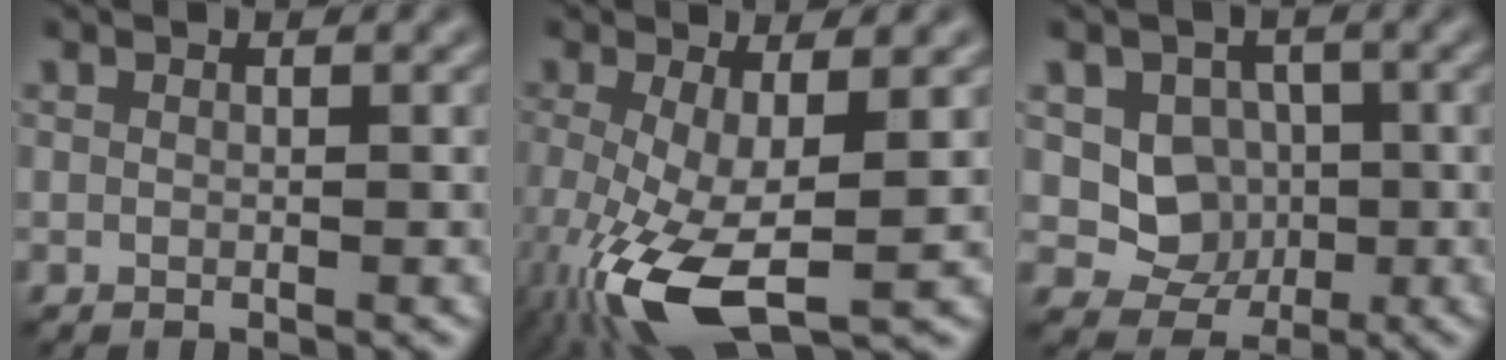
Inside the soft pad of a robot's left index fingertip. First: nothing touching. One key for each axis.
{"total": 8.8, "fx": -2.9, "fy": 2.8, "fz": 7.9, "tx": -0.173, "ty": -0.019, "tz": -0.055}
{"total": 4.2, "fx": 0.2, "fy": 3.7, "fz": 2.0, "tx": -0.024, "ty": -0.006, "tz": -0.006}